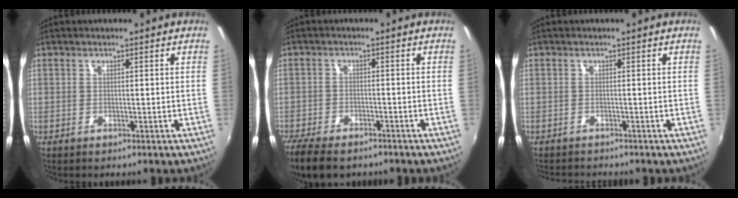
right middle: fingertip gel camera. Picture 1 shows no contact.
{"total": 10.2, "force": [-8.1, 3.5, 5.2], "torque": [-0.129, -0.035, -0.144]}
{"total": 2.7, "force": [-2.6, 0.3, 0.6], "torque": [-0.020, -0.019, -0.044]}